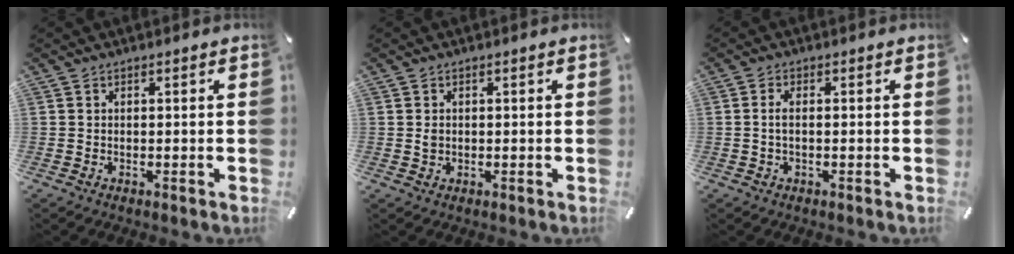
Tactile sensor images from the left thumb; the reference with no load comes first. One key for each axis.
{"total": 1.1, "fx": 0.2, "fy": 1.0, "fz": 0.4, "tx": -0.009, "ty": 0.004, "tz": 0.003}
{"total": 2.3, "fx": -0.1, "fy": 1.0, "fz": 2.1, "tx": -0.040, "ty": 0.002, "tz": -0.002}